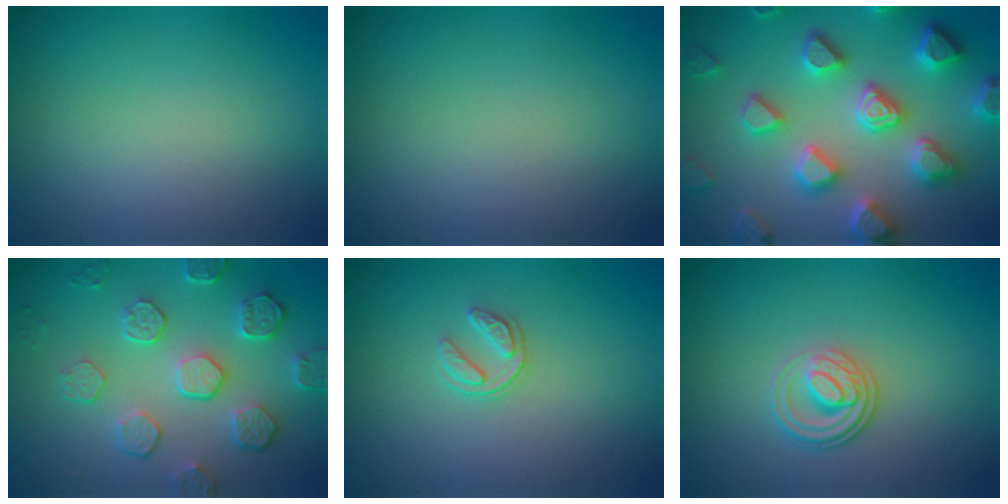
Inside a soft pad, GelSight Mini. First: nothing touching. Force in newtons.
{"total": 0.0}
{"total": 7.4, "press": 7.3, "slide": 1.6}
{"total": 5.6, "press": 4.2, "slide": 3.7}
{"total": 1.7, "press": 1.1, "slide": 1.3}
{"total": 3.0, "press": 2.4, "slide": 1.8}